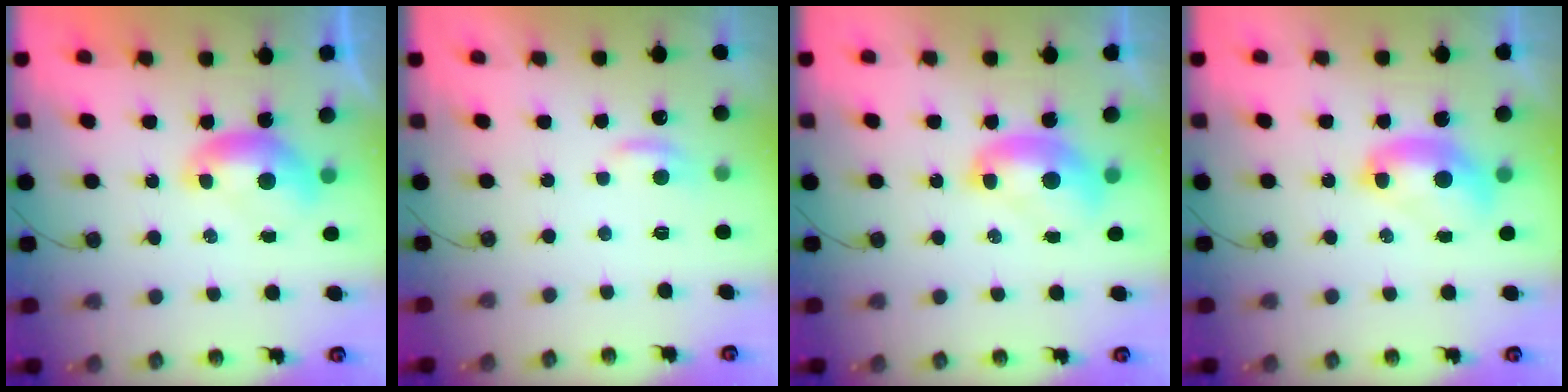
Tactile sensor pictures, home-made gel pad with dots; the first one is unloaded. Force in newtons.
{"total": 0.6, "press": 0.1, "slide": 0.6}
{"total": 1.9, "press": 1.9, "slide": 0.0}
{"total": 2.5, "press": 2.5, "slide": 0.1}